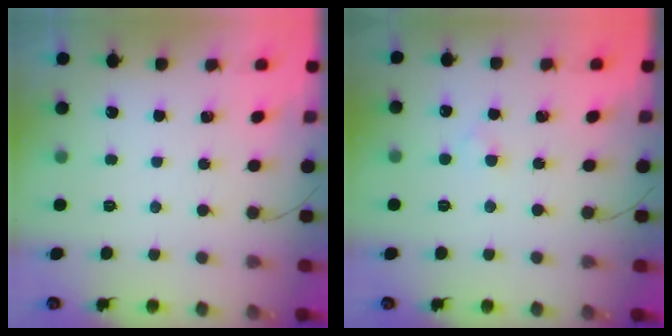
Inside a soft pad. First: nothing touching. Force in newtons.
{"total": 1.7, "press": 1.4, "slide": 0.8}